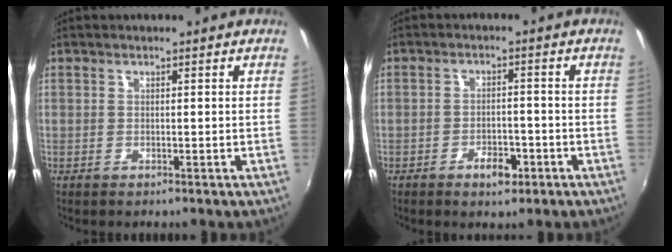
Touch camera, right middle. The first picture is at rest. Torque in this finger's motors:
{"motor_torque": [0.00, 0.00, 0.03, 0.03]}